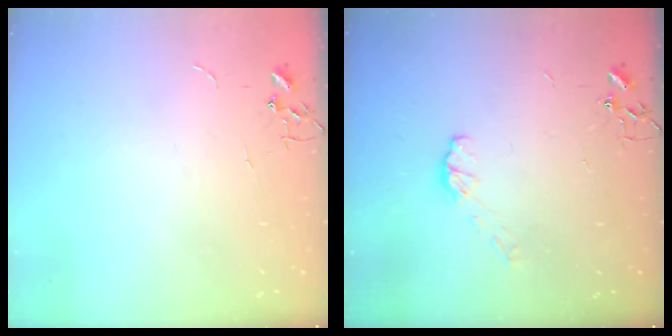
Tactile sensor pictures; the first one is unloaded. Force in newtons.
{"total": 5.4, "press": 5.4, "slide": 0.4}